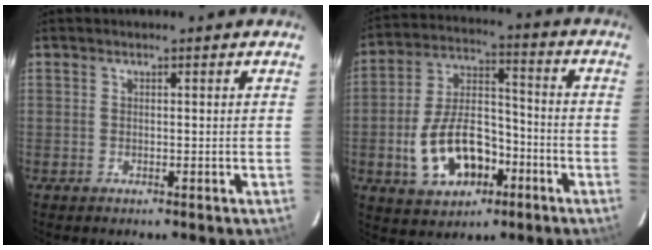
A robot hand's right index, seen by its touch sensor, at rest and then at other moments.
{"total": 14.9, "force": [-5.5, 8.8, 10.7], "torque": [-0.221, 0.019, -0.079]}